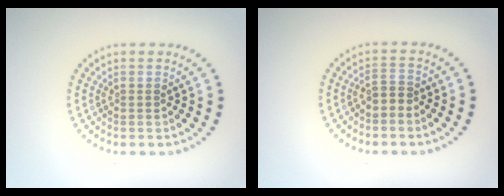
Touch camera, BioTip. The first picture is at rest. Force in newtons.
{"total": 1.1, "press": 0.9, "slide": 0.7}